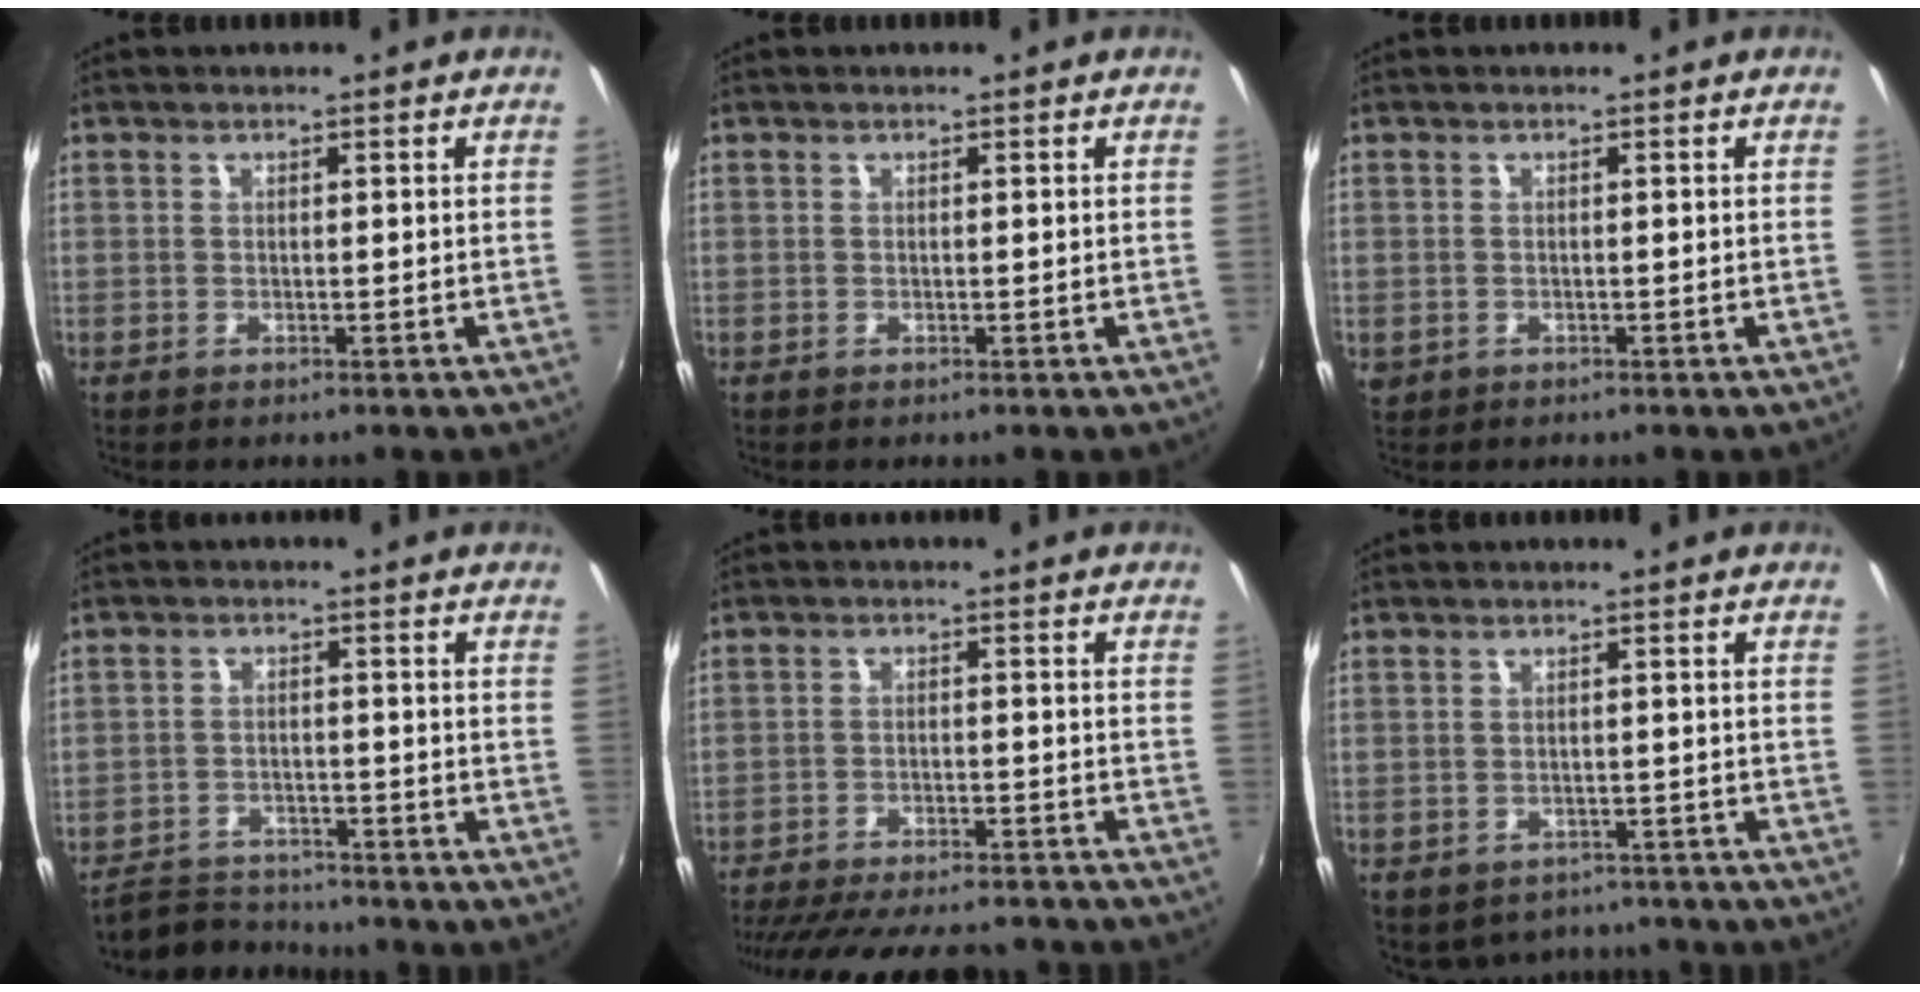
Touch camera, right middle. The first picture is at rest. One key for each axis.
{"total": 0.0}
{"total": 1.9, "fx": -0.4, "fy": 1.6, "fz": 0.9, "tx": -0.018, "ty": -0.003, "tz": -0.004}
{"total": 6.4, "fx": -6.2, "fy": 1.9, "fz": 0.0, "tx": -0.021, "ty": 0.009, "tz": -0.104}
{"total": 21.3, "fx": -18.6, "fy": 5.4, "fz": 9.0, "tx": -0.185, "ty": -0.016, "tz": -0.256}
{"total": 7.6, "fx": -6.0, "fy": 4.2, "fz": 2.2, "tx": -0.051, "ty": -0.012, "tz": -0.073}